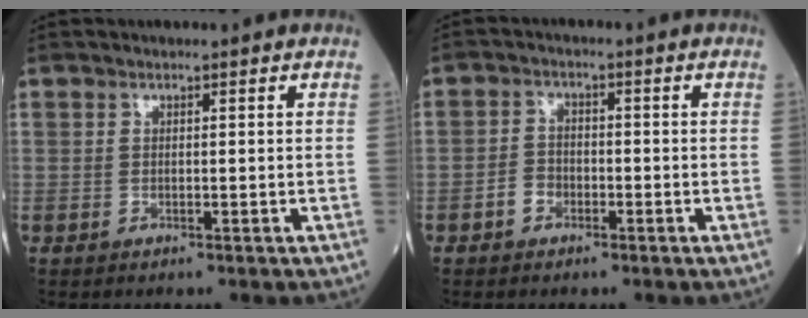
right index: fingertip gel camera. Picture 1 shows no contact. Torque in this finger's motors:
{"motor_torque": [0.55, -0.12, 0.22, 0.01]}